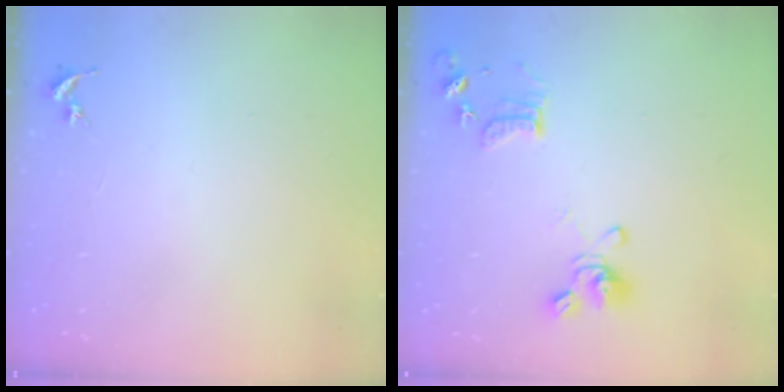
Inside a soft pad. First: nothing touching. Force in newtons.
{"total": 11.9, "press": 11.8, "slide": 1.3}